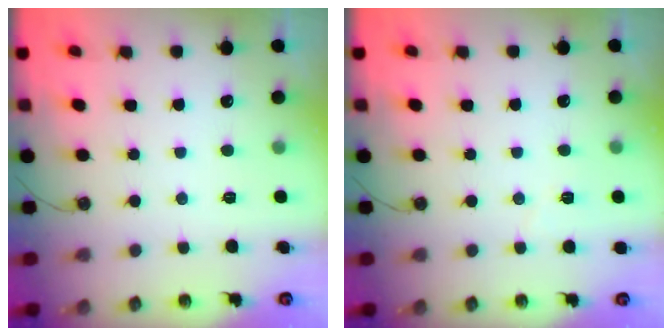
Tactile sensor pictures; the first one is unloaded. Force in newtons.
{"total": 3.8, "press": 3.2, "slide": 2.1}